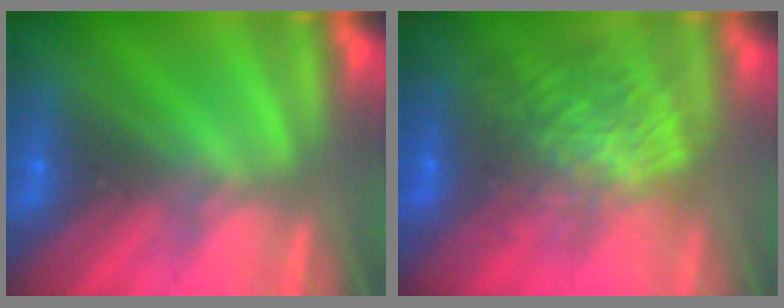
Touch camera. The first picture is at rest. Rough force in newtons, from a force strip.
{"total": 6.9}